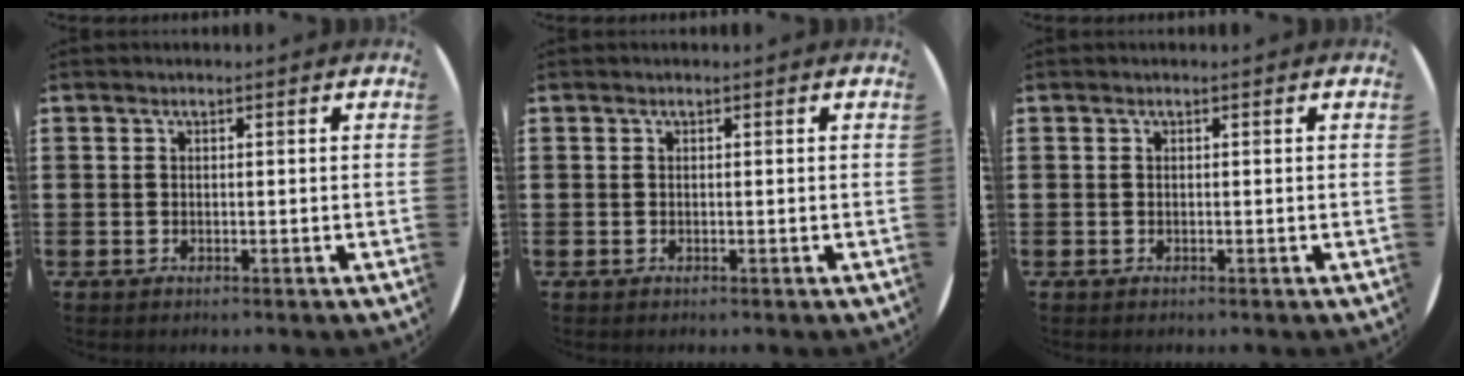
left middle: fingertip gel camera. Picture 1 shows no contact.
{"total": 0.0}
{"total": 0.0}